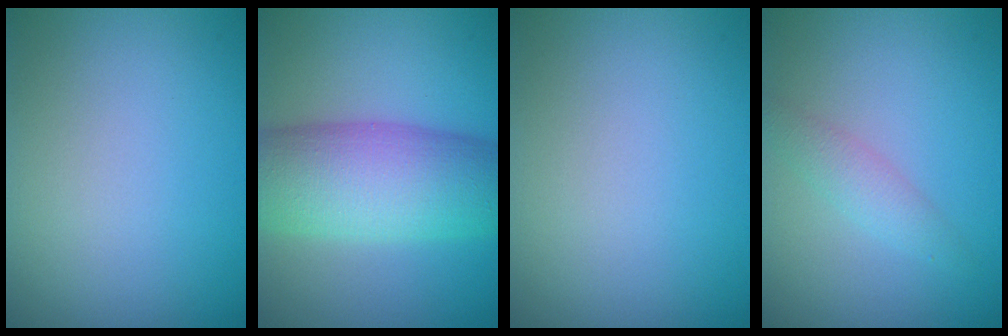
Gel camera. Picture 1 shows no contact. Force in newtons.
{"total": 9.4, "press": 9.4, "slide": 0.1}
{"total": 0.0}
{"total": 1.7, "press": 1.7, "slide": 0.1}